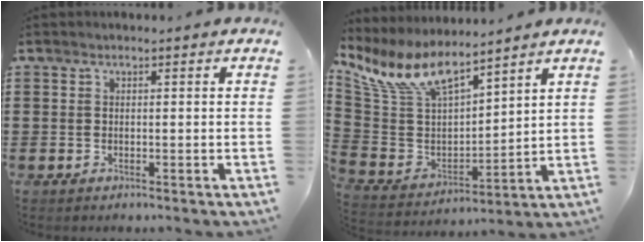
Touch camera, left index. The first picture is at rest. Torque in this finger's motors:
{"motor_torque": [0.91, -1.23, 0.12, 0.11]}